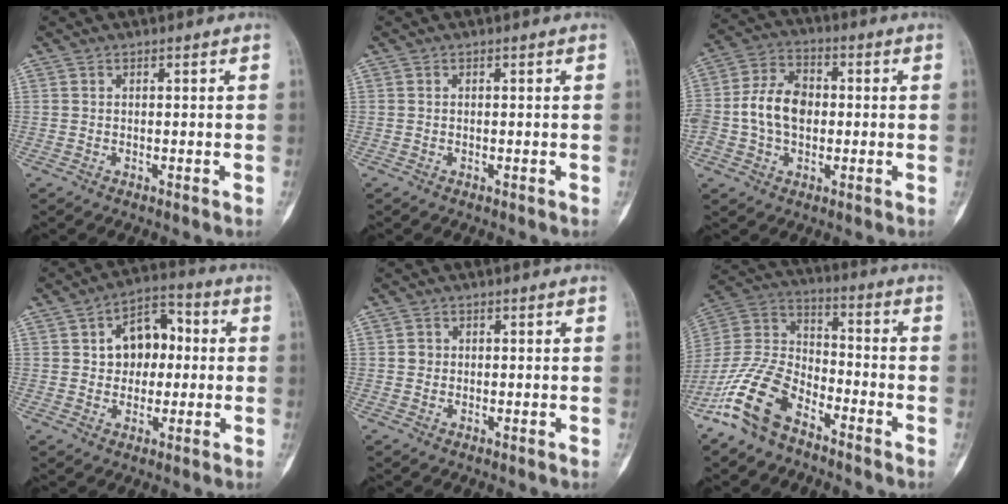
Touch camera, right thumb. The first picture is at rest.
{"total": 0.0}
{"total": 10.6, "force": [-0.5, 7.6, 7.4], "torque": [-0.128, 0.029, -0.016]}
{"total": 10.2, "force": [1.2, 7.3, 7.0], "torque": [-0.067, 0.025, 0.012]}
{"total": 1.3, "force": [0.1, 1.2, 0.3], "torque": [0.001, 0.004, 0.000]}
{"total": 15.1, "force": [-9.6, 7.8, 8.7], "torque": [-0.176, 0.063, -0.195]}